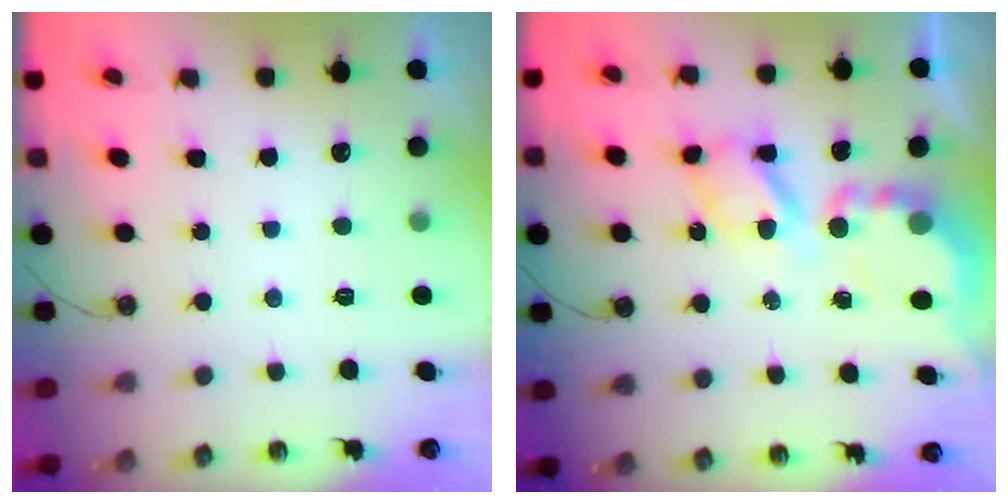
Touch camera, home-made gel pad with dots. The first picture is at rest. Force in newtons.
{"total": 7.3, "press": 7.2, "slide": 0.5}